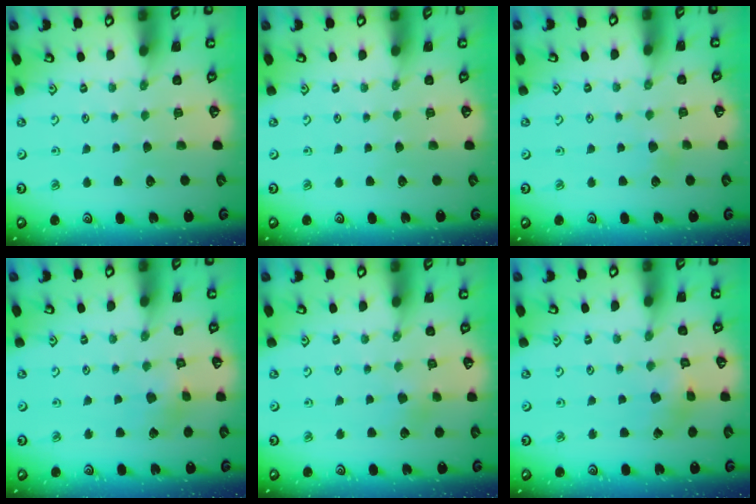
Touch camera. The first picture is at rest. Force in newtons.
{"total": 0.0}
{"total": 3.0, "press": 3.0, "slide": 0.2}
{"total": 3.1, "press": 3.1, "slide": 0.4}
{"total": 3.6, "press": 3.5, "slide": 0.4}
{"total": 2.6, "press": 2.6, "slide": 0.3}